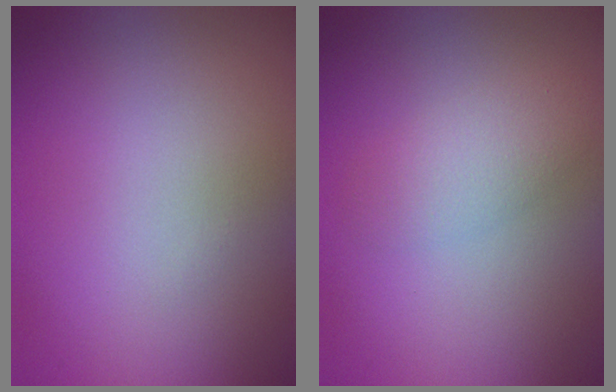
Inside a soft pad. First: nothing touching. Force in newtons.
{"total": 2.2, "press": 2.2, "slide": 0.1}